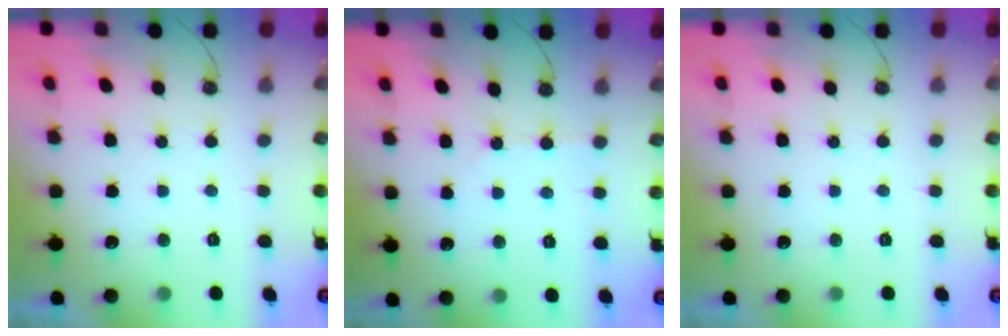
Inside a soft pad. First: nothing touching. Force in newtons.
{"total": 1.7, "press": 1.6, "slide": 0.3}
{"total": 0.0}